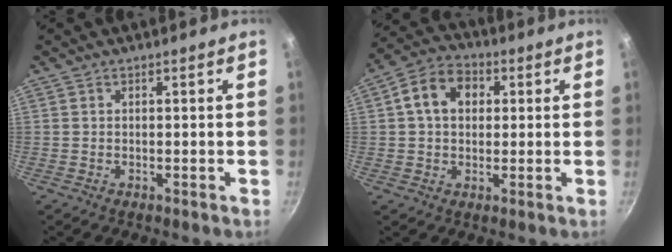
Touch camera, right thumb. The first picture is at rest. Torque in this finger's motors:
{"motor_torque": [0.21, 2.25, 0.54, -0.57, 0.04]}